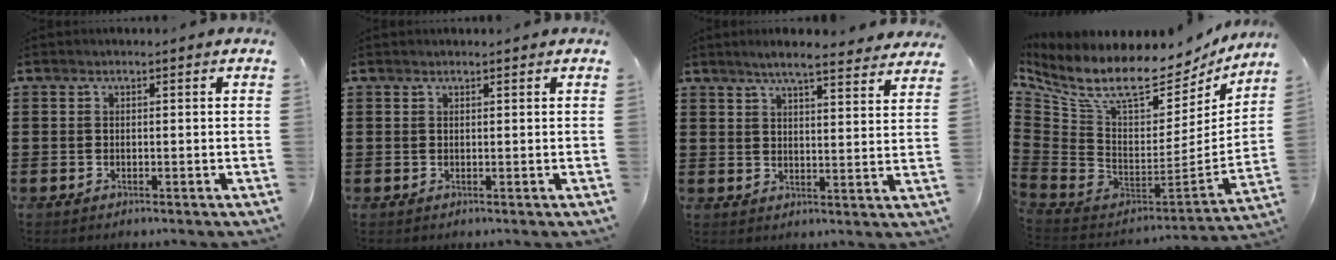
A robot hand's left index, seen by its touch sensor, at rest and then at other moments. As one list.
[{"total": 0.0}, {"total": 5.2, "force": [4.6, 0.1, 2.5], "torque": [-0.064, -0.019, 0.079]}, {"total": 10.3, "force": [7.4, 3.0, 6.5], "torque": [-0.158, -0.077, 0.125]}]